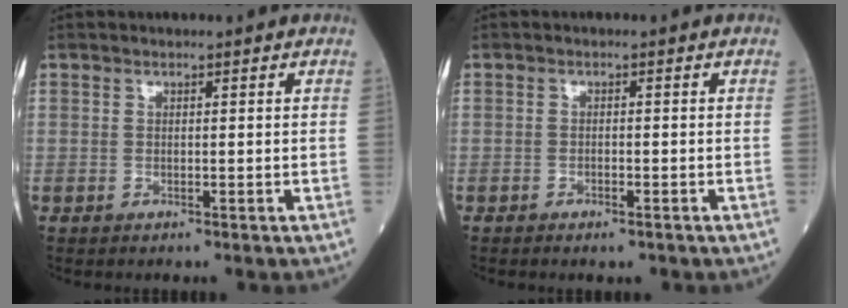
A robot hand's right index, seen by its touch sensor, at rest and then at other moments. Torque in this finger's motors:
{"motor_torque": [-0.04, -0.14, -0.04, -0.01]}